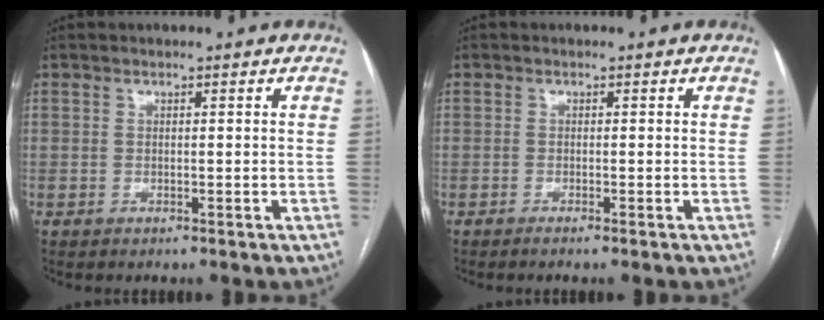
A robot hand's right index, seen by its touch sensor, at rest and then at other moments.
{"total": 0.8, "force": [-0.6, -0.1, 0.6], "torque": [-0.009, 0.000, -0.012]}